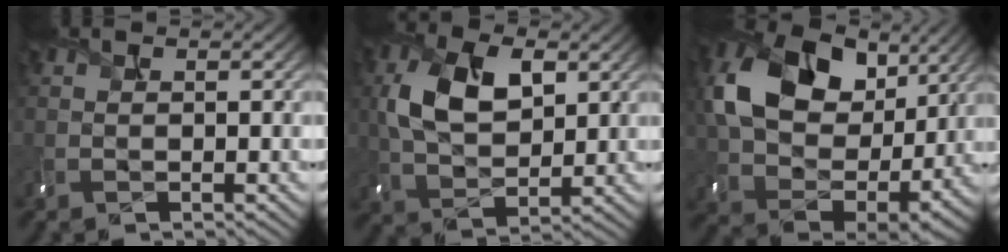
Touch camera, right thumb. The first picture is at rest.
{"total": 9.0, "force": [2.4, 5.6, 6.6], "torque": [-0.149, 0.006, 0.045]}
{"total": 14.9, "force": [5.4, 10.7, 8.9], "torque": [-0.189, 0.008, 0.103]}